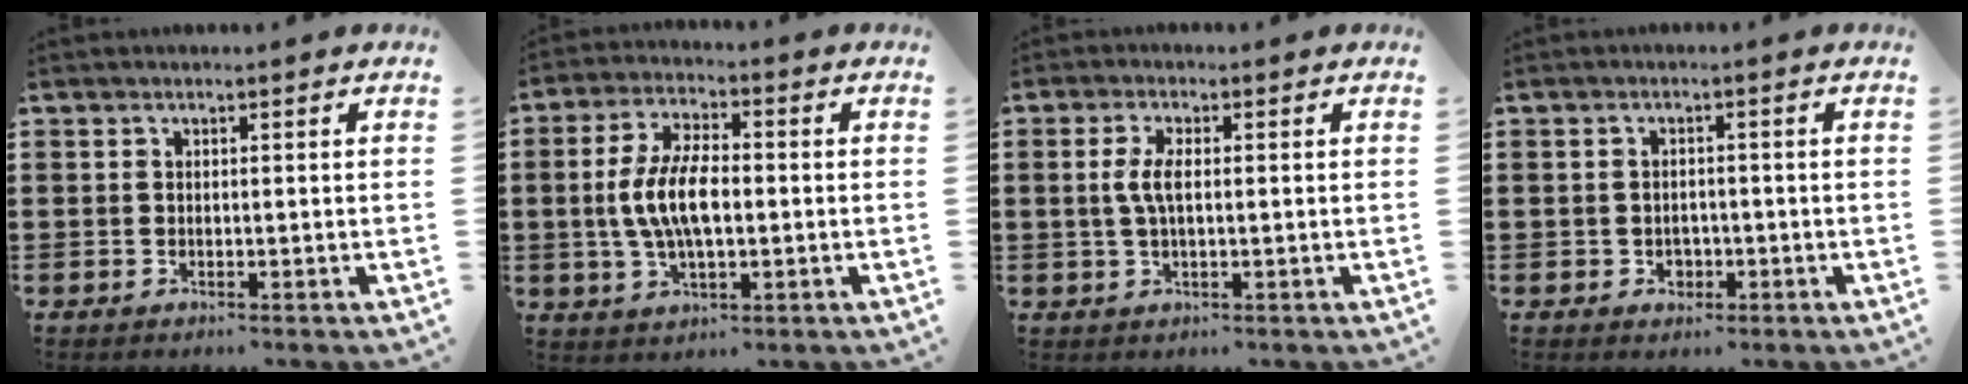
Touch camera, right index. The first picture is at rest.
{"total": 8.5, "force": [-0.4, 3.8, 7.6], "torque": [-0.173, -0.002, -0.015]}
{"total": 3.7, "force": [0.2, 1.3, 3.5], "torque": [-0.082, -0.001, -0.003]}
{"total": 1.6, "force": [-0.5, 1.4, 0.7], "torque": [-0.015, 0.003, -0.012]}